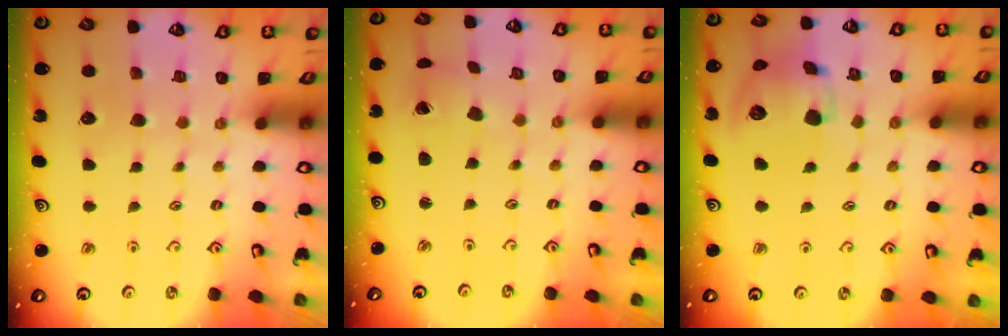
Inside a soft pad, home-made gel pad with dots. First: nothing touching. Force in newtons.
{"total": 1.7, "press": 1.7, "slide": 0.1}
{"total": 11.9, "press": 11.8, "slide": 1.9}